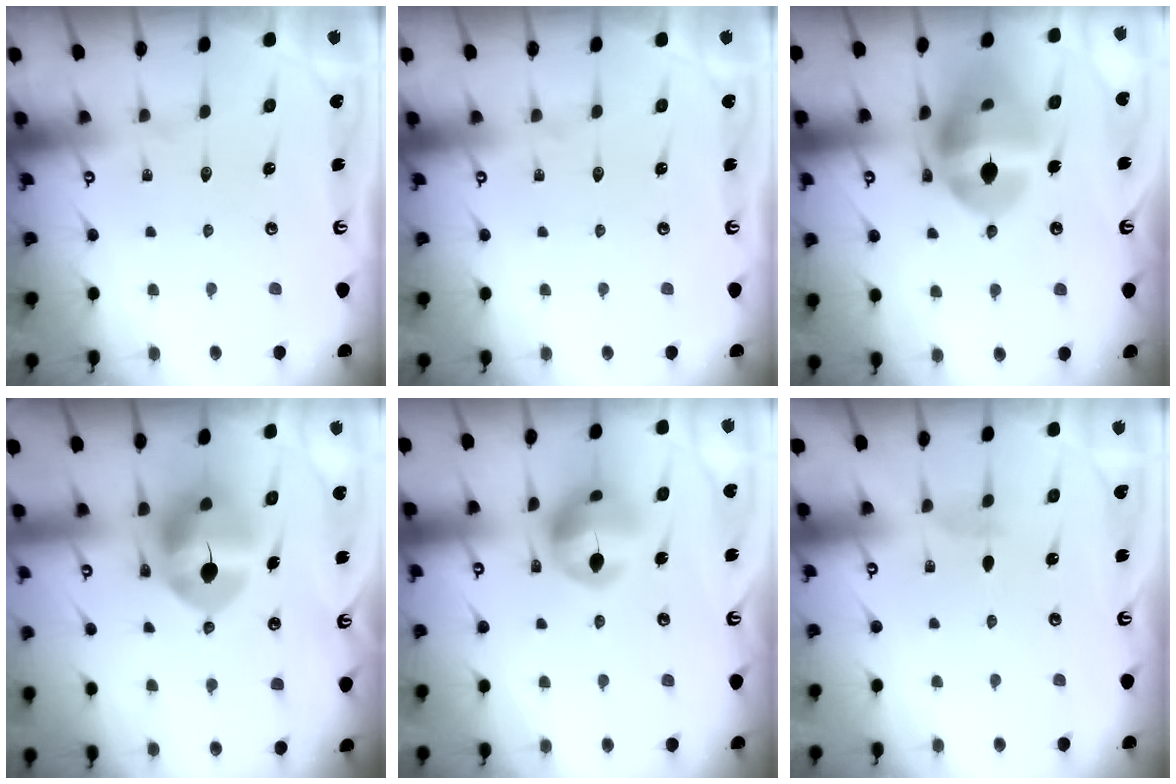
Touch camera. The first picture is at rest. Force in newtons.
{"total": 0.0}
{"total": 16.3, "press": 16.2, "slide": 1.9}
{"total": 9.6, "press": 9.4, "slide": 2.0}
{"total": 13.7, "press": 13.6, "slide": 1.6}
{"total": 2.2, "press": 2.1, "slide": 0.5}